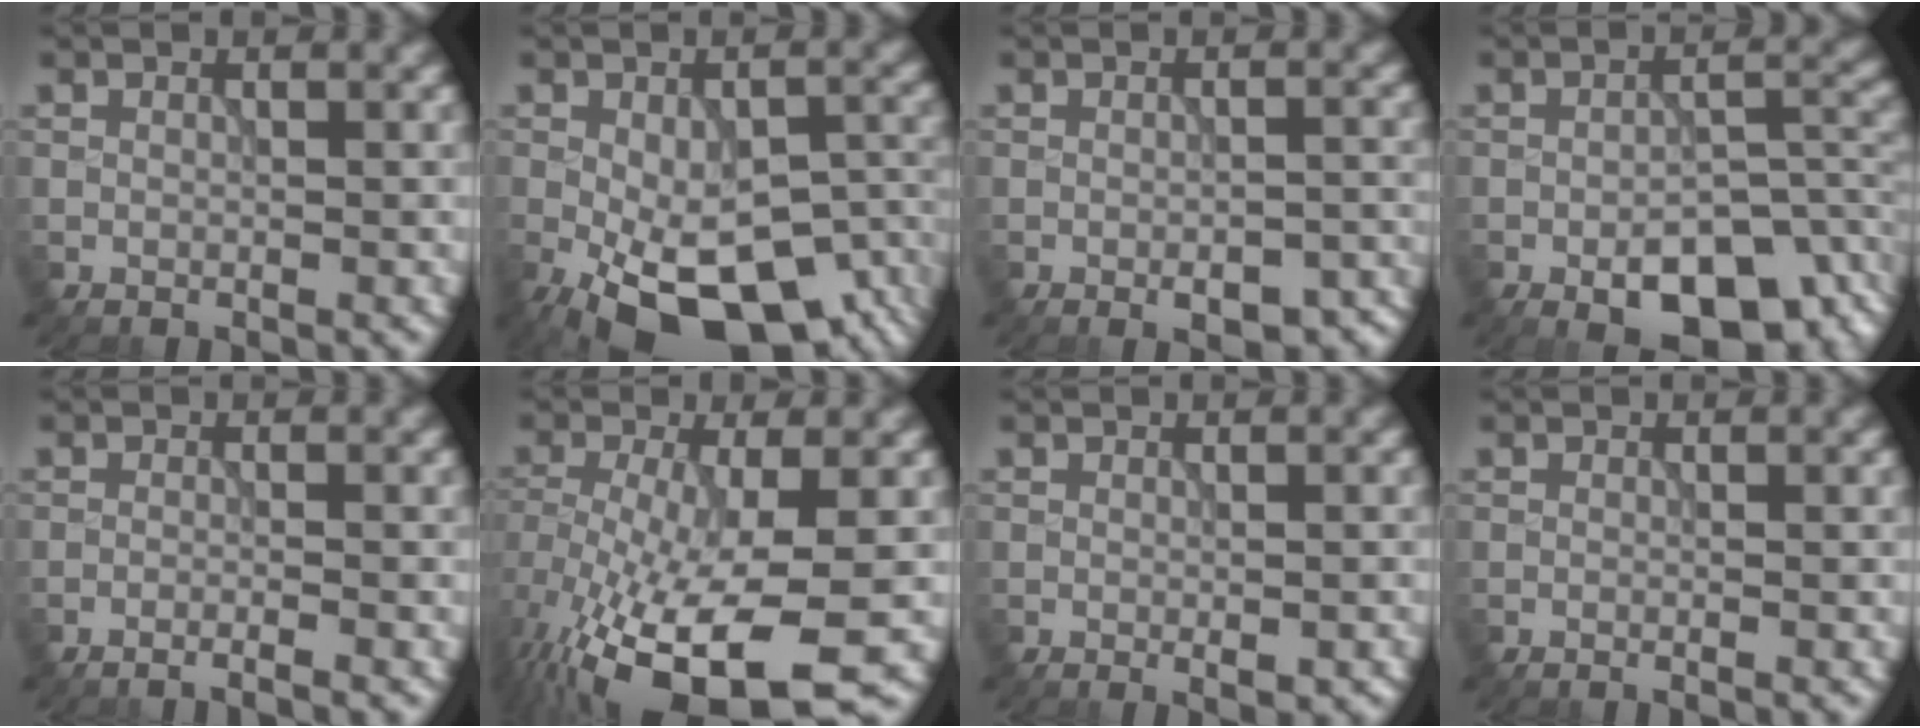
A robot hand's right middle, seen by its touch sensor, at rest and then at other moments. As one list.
[{"total": 14.5, "force": [-7.2, 6.9, 10.6], "torque": [-0.184, -0.046, -0.099]}, {"total": 4.4, "force": [-2.5, 1.8, 3.1], "torque": [-0.046, 0.001, -0.023]}, {"total": 8.6, "force": [-4.5, 3.6, 6.3], "torque": [-0.089, 0.001, -0.067]}, {"total": 1.9, "force": [-1.2, 0.3, 1.4], "torque": [-0.010, 0.002, -0.032]}, {"total": 12.7, "force": [-5.6, 4.5, 10.4], "torque": [-0.210, -0.041, -0.086]}, {"total": 1.4, "force": [-0.6, 0.4, 1.2], "torque": [-0.016, -0.005, -0.006]}, {"total": 0.7, "force": [-0.2, 0.2, 0.6], "torque": [-0.005, -0.006, -0.009]}]